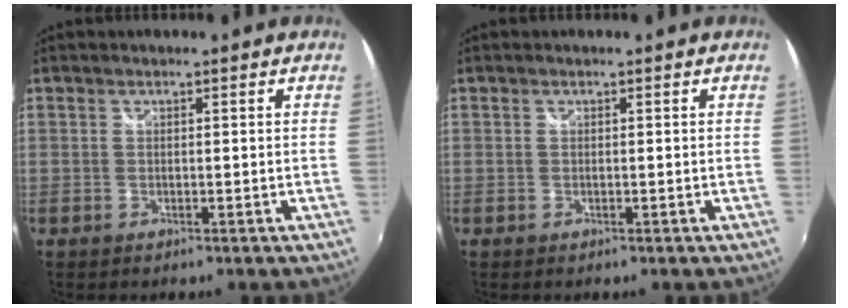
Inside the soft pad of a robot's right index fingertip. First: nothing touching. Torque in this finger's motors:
{"motor_torque": [0.00, 0.00, -0.01, 0.00]}